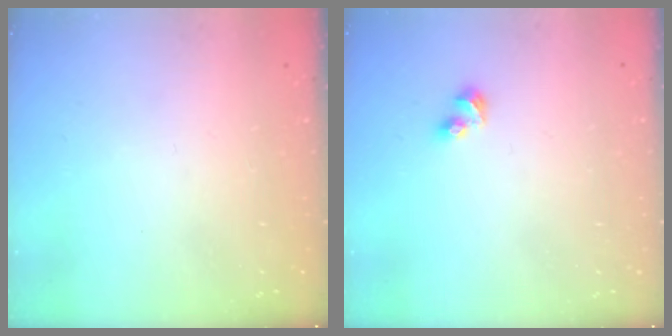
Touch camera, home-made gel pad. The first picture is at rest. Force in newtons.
{"total": 3.8, "press": 3.8, "slide": 0.3}